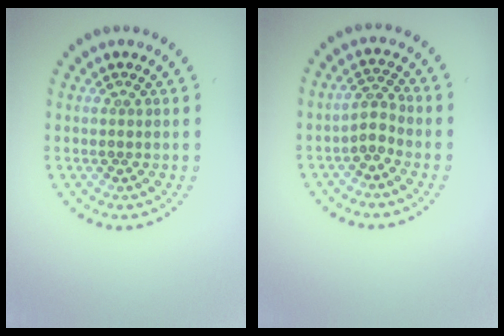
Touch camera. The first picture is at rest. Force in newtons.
{"total": 1.8, "press": 1.4, "slide": 1.1}